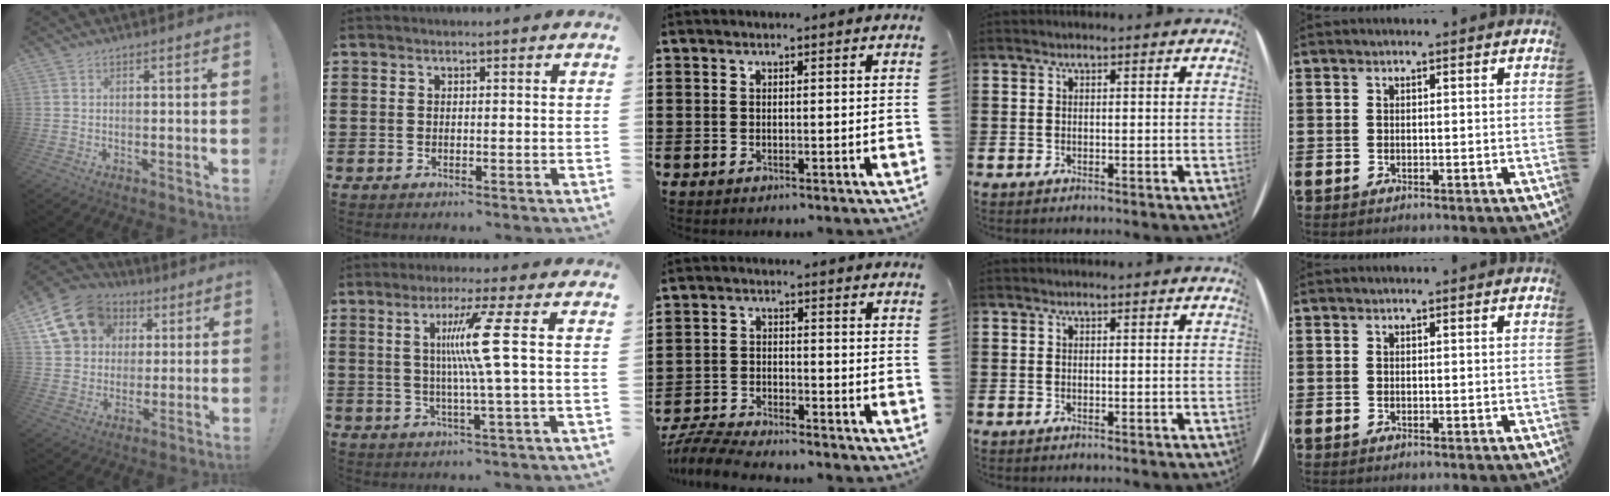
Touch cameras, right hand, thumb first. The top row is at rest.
{"thumb": {"total": 17.0, "force": [7.3, 13.4, 7.6], "torque": [-0.118, -0.028, 0.151]}, "index": {"total": 9.2, "force": [1.7, -1.3, 9.0], "torque": [-0.181, -0.002, 0.011]}, "middle": {"total": 5.8, "force": [-5.7, 0.3, 1.3], "torque": [-0.039, -0.004, -0.115]}}